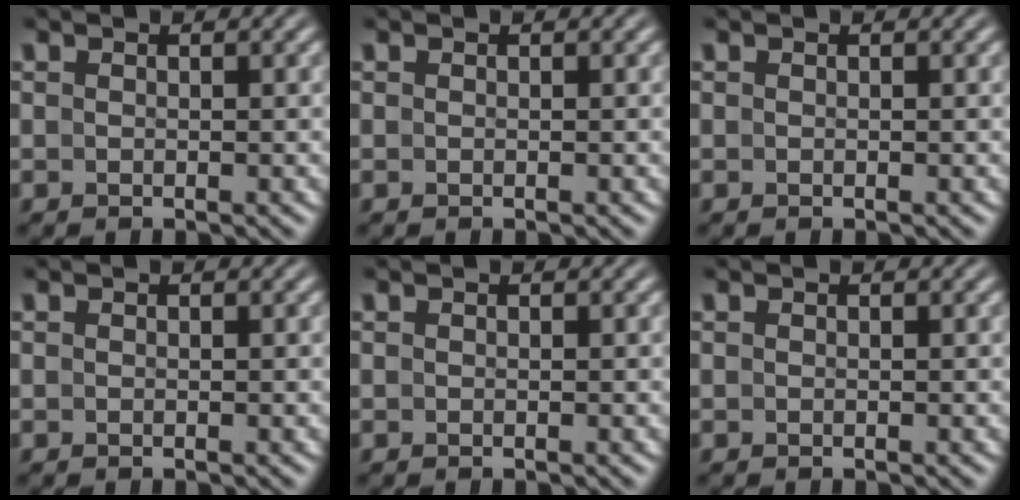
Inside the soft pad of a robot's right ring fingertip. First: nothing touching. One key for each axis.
{"total": 0.0}
{"total": 0.0}
{"total": 0.0}
{"total": 0.0}
{"total": 0.0}